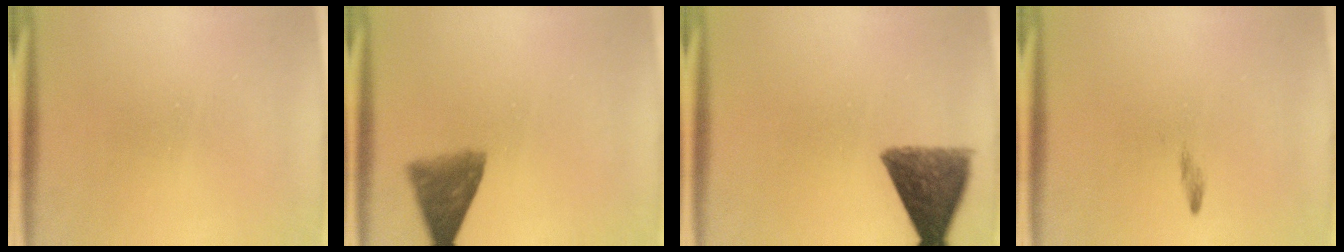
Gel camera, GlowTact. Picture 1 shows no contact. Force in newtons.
{"total": 6.8}
{"total": 10.0}
{"total": 0.7}